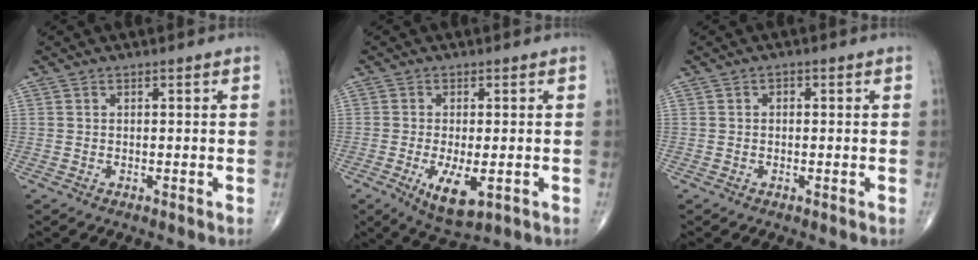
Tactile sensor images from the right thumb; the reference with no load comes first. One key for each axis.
{"total": 7.3, "fx": -2.2, "fy": 2.7, "fz": 6.4, "tx": -0.112, "ty": -0.017, "tz": -0.029}
{"total": 0.9, "fx": 0.2, "fy": 0.7, "fz": 0.6, "tx": -0.005, "ty": 0.003, "tz": 0.000}